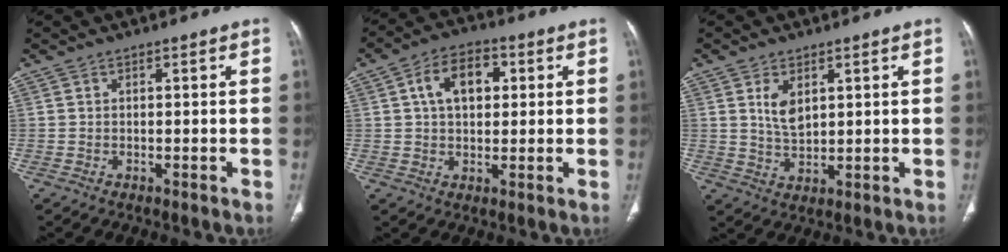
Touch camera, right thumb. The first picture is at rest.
{"total": 9.2, "force": [2.3, 6.0, 6.6], "torque": [-0.092, 0.012, 0.034]}
{"total": 5.0, "force": [1.9, 2.8, 3.6], "torque": [-0.056, -0.014, 0.044]}